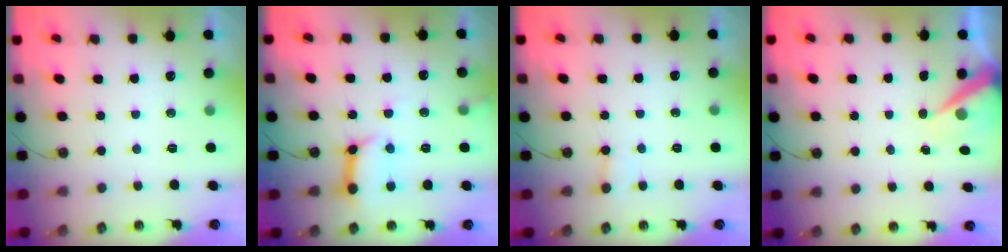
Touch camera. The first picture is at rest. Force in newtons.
{"total": 12.3, "press": 12.3, "slide": 1.3}
{"total": 3.6, "press": 3.6, "slide": 0.4}
{"total": 7.5, "press": 7.5, "slide": 0.3}